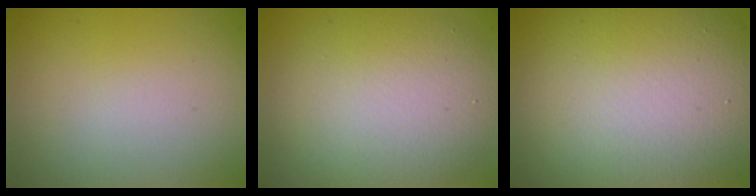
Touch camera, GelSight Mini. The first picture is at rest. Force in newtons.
{"total": 7.2, "press": 7.1, "slide": 0.5}
{"total": 13.0, "press": 13.0, "slide": 0.6}